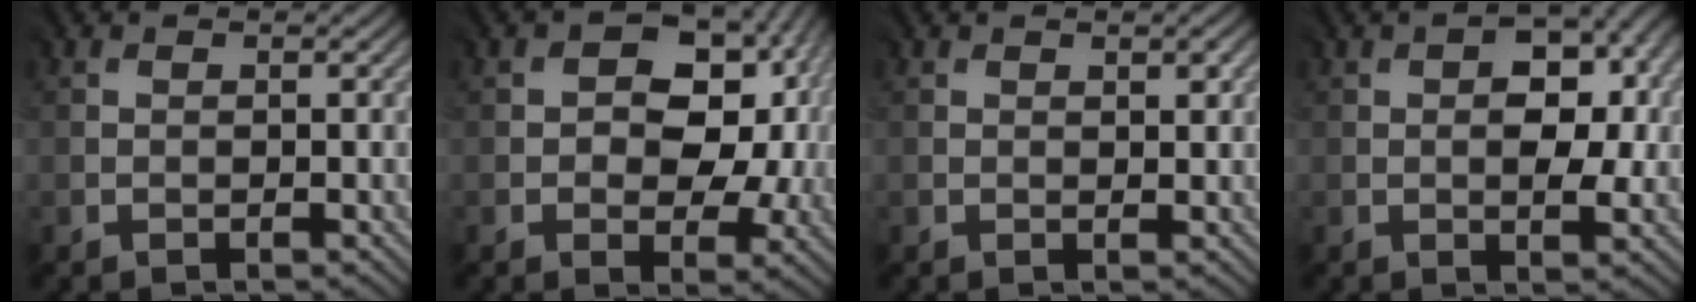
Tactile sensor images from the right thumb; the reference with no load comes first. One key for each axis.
{"total": 10.9, "fx": 1.6, "fy": 7.2, "fz": 8.0, "tx": -0.122, "ty": -0.007, "tz": 0.028}
{"total": 1.4, "fx": 0.8, "fy": 0.7, "fz": 1.0, "tx": -0.014, "ty": -0.004, "tz": 0.017}
{"total": 5.8, "fx": 0.3, "fy": 3.1, "fz": 4.8, "tx": -0.070, "ty": -0.004, "tz": 0.003}